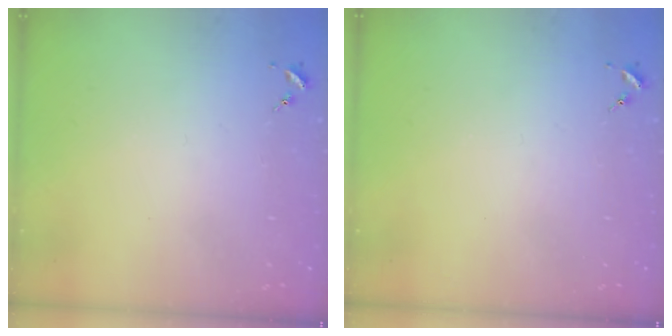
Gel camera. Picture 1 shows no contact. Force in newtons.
{"total": 0.0}